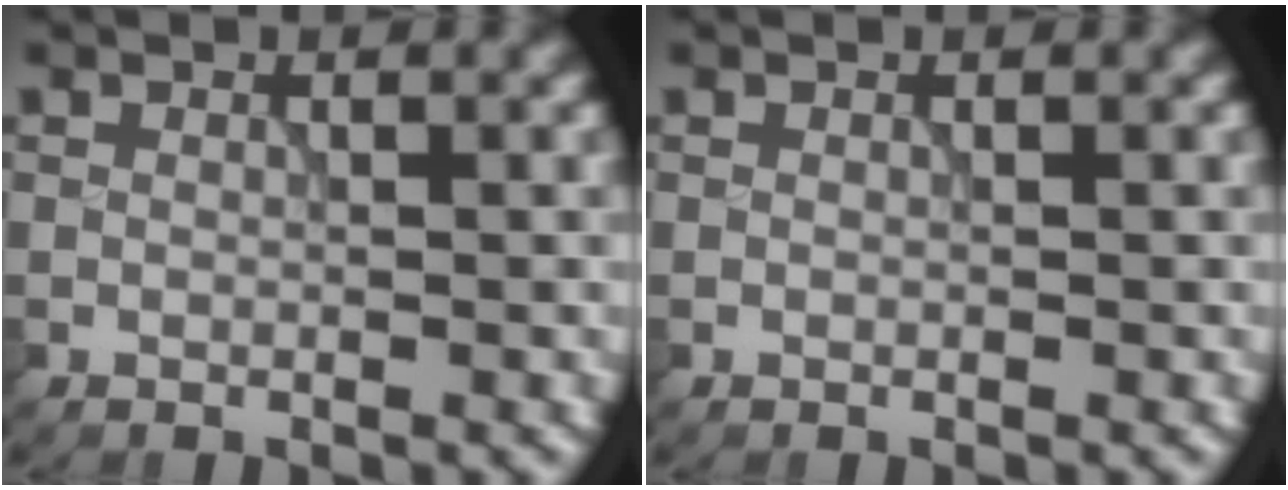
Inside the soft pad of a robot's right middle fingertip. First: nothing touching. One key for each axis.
{"total": 0.0}